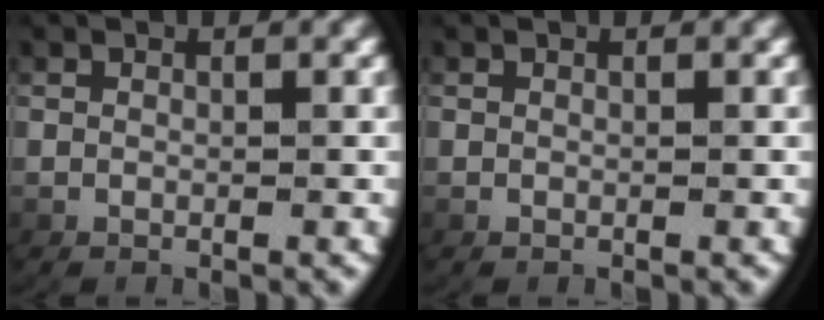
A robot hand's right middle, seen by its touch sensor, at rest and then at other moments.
{"total": 0.0}